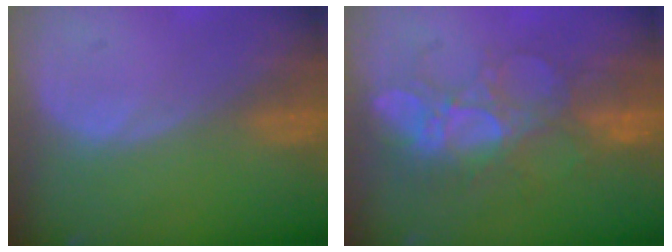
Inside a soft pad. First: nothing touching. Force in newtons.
{"total": 8.6, "press": 8.3, "slide": 2.4}